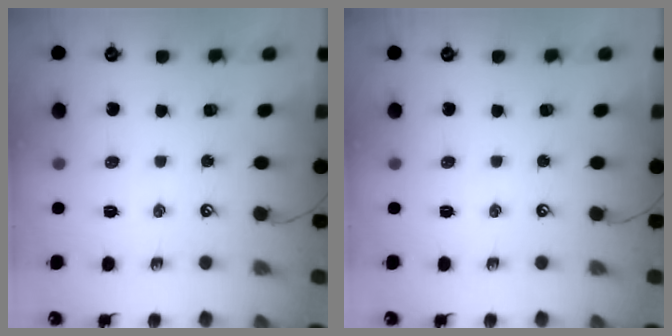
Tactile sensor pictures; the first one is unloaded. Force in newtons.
{"total": 0.0}